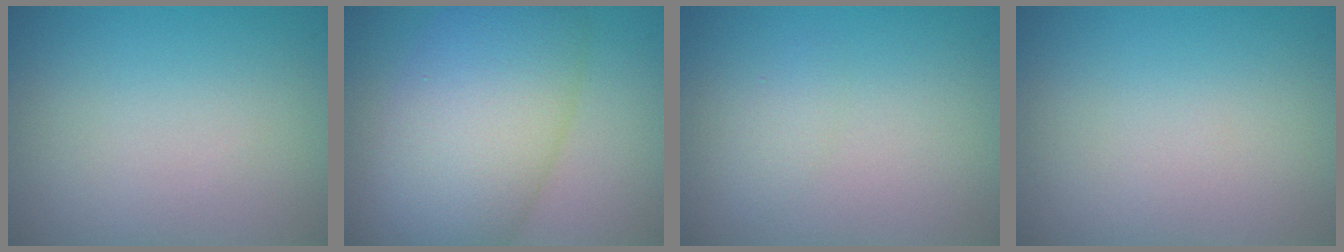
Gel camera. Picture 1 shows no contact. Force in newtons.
{"total": 10.2, "press": 10.2, "slide": 0.2}
{"total": 1.0, "press": 1.0, "slide": 0.1}
{"total": 0.0}